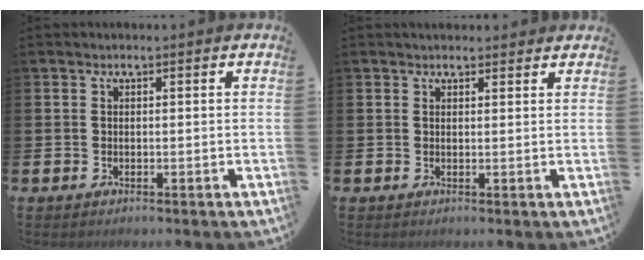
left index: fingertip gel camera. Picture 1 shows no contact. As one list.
[{"total": 1.5, "force": [1.4, 0.5, 0.1], "torque": [0.007, -0.001, 0.024]}]